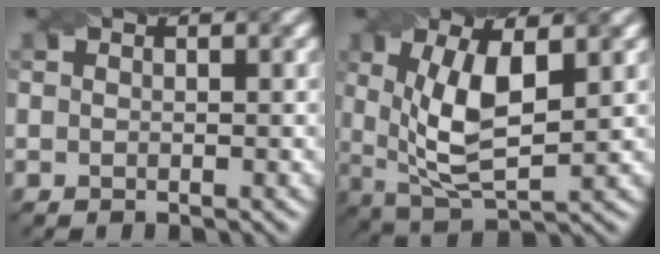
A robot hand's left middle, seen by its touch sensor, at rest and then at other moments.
{"total": 7.5, "force": [1.1, 3.0, 6.8], "torque": [-0.137, -0.006, 0.023]}